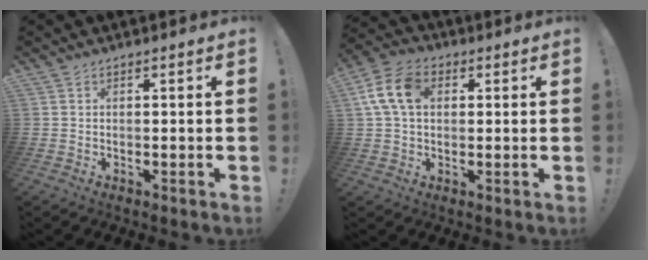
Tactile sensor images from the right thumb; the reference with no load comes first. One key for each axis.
{"total": 11.4, "fx": 2.7, "fy": 7.7, "fz": 8.0, "tx": -0.149, "ty": 0.013, "tz": 0.055}